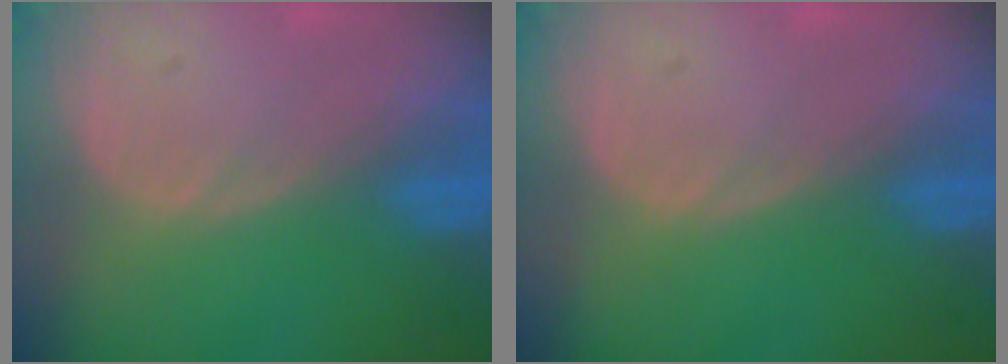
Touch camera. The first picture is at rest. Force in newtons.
{"total": 0.0}